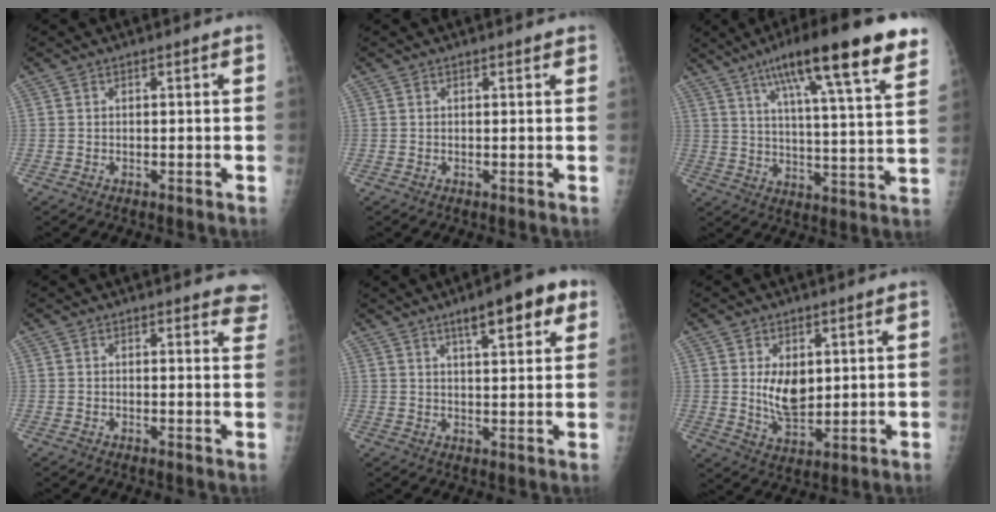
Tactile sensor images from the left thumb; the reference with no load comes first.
{"total": 0.6, "force": [0.5, 0.3, 0.2], "torque": [-0.004, -0.003, 0.004]}
{"total": 21.8, "force": [13.3, 3.2, 16.9], "torque": [-0.241, -0.033, 0.196]}
{"total": 5.0, "force": [4.5, 1.7, 1.5], "torque": [0.014, -0.020, 0.030]}
{"total": 10.5, "force": [5.7, 3.0, 8.3], "torque": [-0.095, -0.012, 0.077]}
{"total": 7.8, "force": [1.7, 4.8, 5.9], "torque": [-0.078, -0.020, 0.043]}